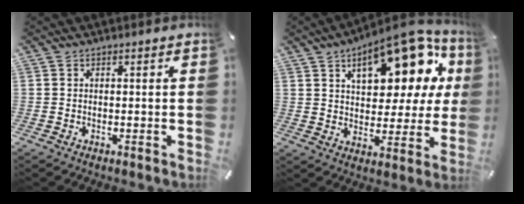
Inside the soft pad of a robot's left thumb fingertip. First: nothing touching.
{"total": 19.1, "force": [9.5, 9.7, 13.3], "torque": [-0.181, -0.047, 0.156]}